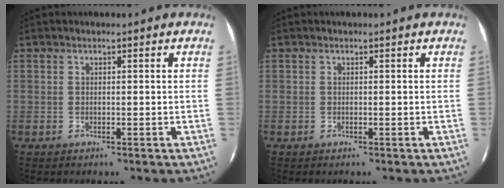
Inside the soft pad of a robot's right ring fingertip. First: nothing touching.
{"total": 0.0}